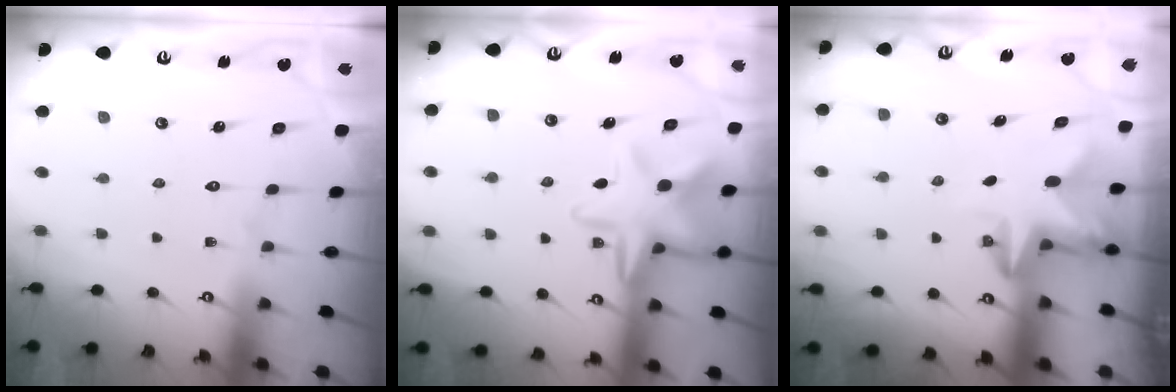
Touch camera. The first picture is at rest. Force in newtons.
{"total": 10.9, "press": 10.8, "slide": 1.7}
{"total": 2.7, "press": 2.6, "slide": 0.5}